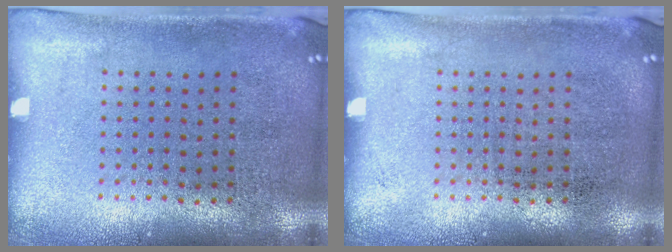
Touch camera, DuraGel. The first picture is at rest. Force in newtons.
{"total": 0.0}